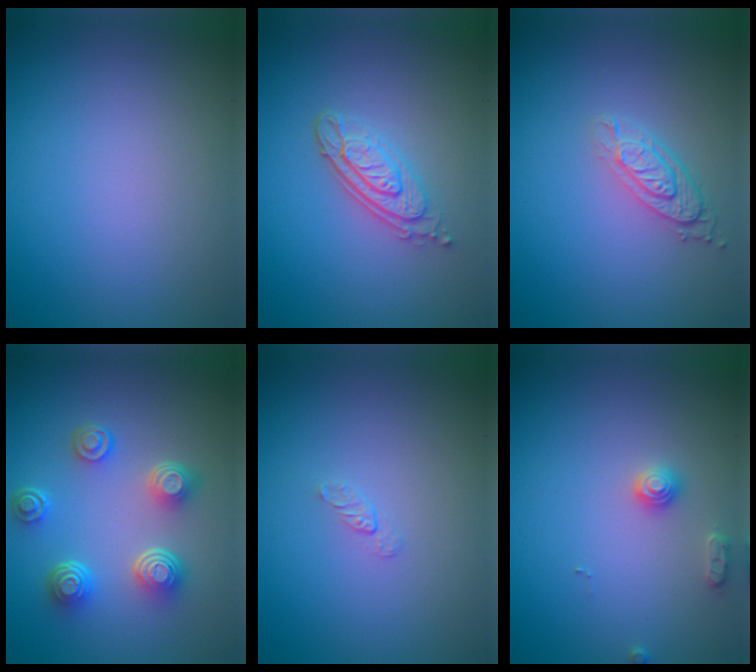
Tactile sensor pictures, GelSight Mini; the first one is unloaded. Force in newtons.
{"total": 3.4, "press": 2.7, "slide": 1.9}
{"total": 3.0, "press": 2.2, "slide": 2.1}
{"total": 4.7, "press": 3.4, "slide": 3.2}
{"total": 0.5, "press": 0.3, "slide": 0.4}
{"total": 1.7, "press": 1.7, "slide": 0.3}